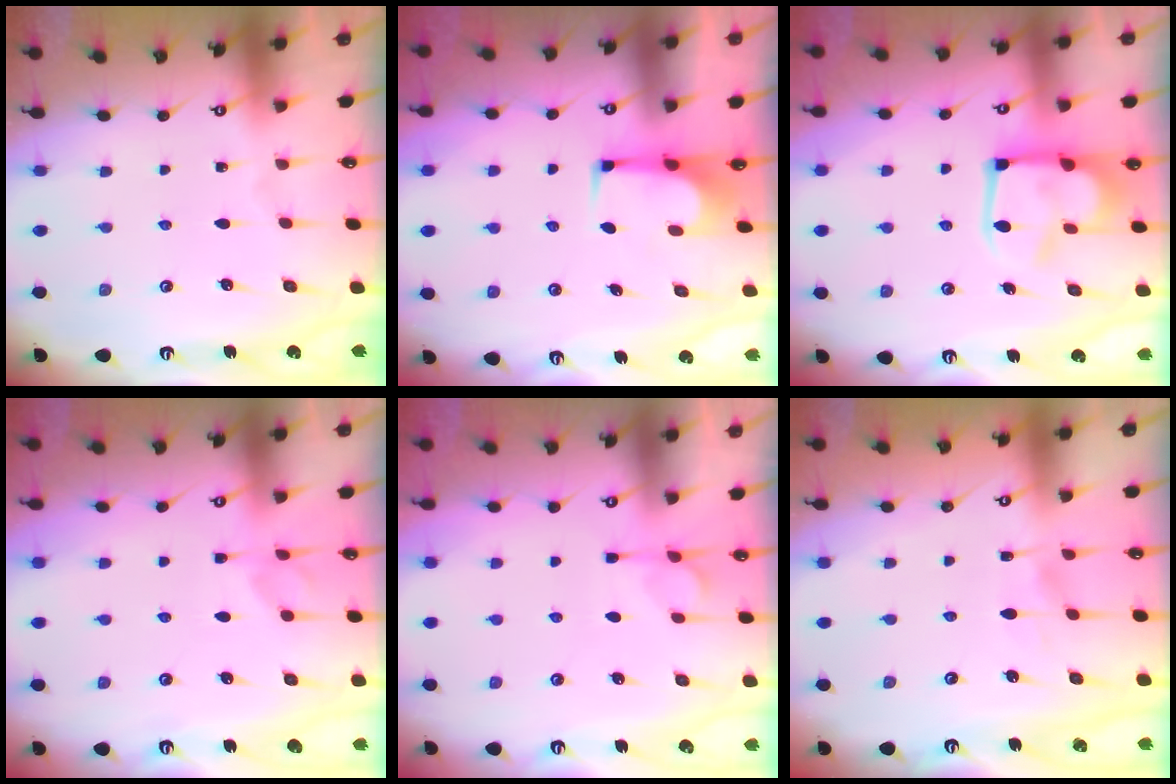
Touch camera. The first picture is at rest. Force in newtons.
{"total": 1.1, "press": 0.9, "slide": 0.7}
{"total": 13.4, "press": 13.4, "slide": 1.0}
{"total": 0.9, "press": 0.7, "slide": 0.6}
{"total": 3.8, "press": 3.6, "slide": 1.4}
{"total": 4.0, "press": 3.9, "slide": 0.4}